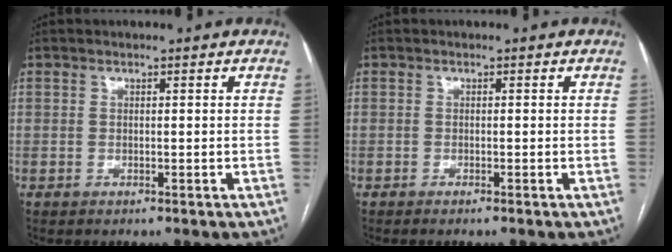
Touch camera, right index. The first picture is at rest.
{"total": 1.0, "force": [-0.8, -0.2, 0.6], "torque": [-0.010, 0.001, -0.012]}